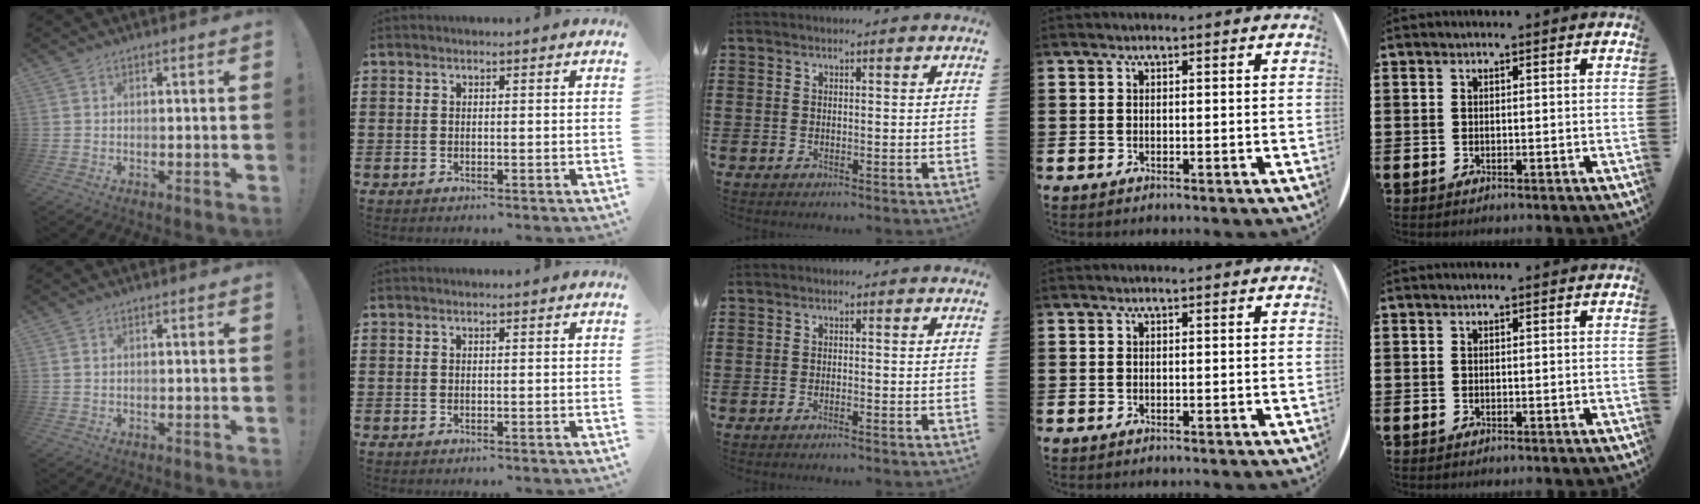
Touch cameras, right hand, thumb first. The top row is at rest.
{"thumb": {"total": 0.6, "force": [0.4, 0.4, 0.3], "torque": [-0.007, 0.002, 0.008]}, "middle": {"total": 0.7, "force": [-0.6, 0.0, 0.4], "torque": [-0.008, -0.001, -0.012]}}